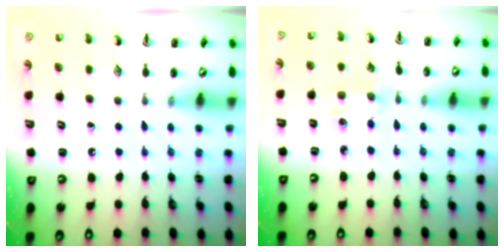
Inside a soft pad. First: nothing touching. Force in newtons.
{"total": 2.9, "press": 2.9, "slide": 0.4}